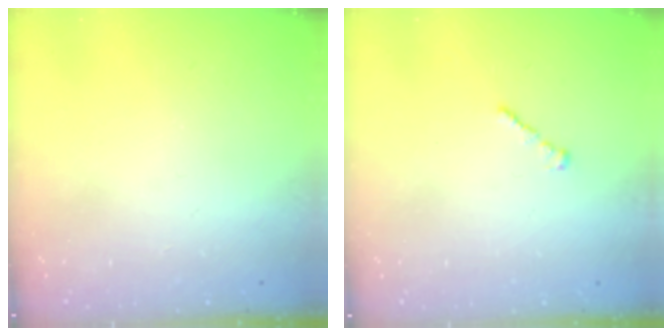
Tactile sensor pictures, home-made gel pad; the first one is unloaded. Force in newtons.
{"total": 1.4, "press": 1.3, "slide": 0.5}